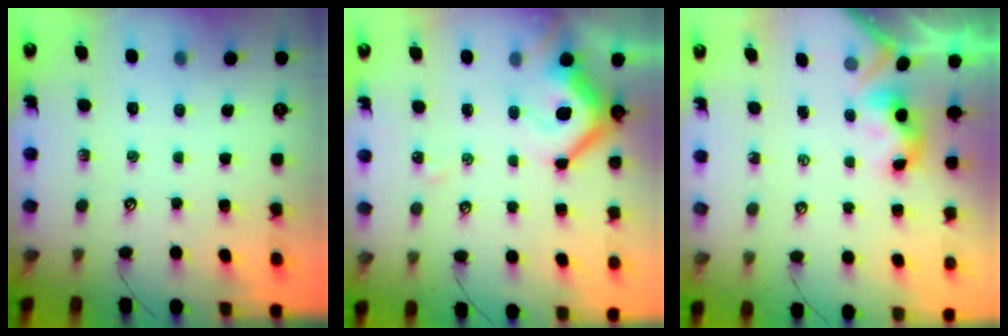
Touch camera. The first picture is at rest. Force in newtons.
{"total": 12.0, "press": 11.8, "slide": 1.8}
{"total": 3.7, "press": 3.7, "slide": 0.2}